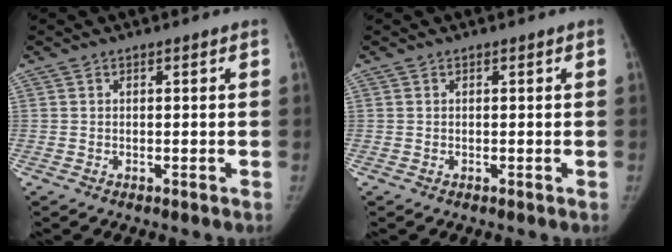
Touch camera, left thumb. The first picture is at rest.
{"total": 0.0}